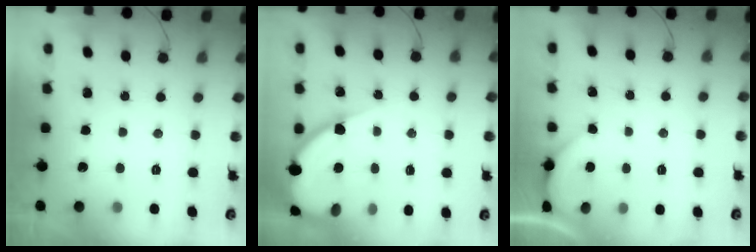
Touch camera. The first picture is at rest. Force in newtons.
{"total": 10.3, "press": 10.2, "slide": 0.9}
{"total": 1.9, "press": 1.9, "slide": 0.2}